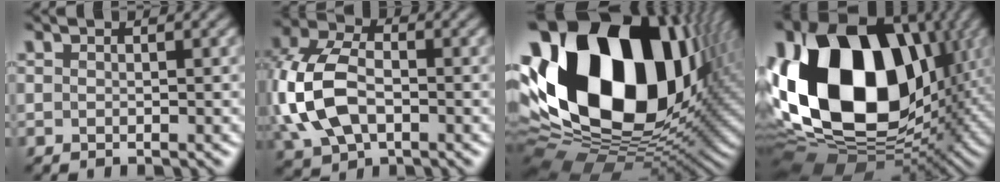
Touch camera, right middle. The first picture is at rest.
{"total": 8.5, "force": [-0.4, 6.1, 6.0], "torque": [-0.162, 0.003, -0.010]}
{"total": 21.8, "force": [4.4, 14.2, 15.9], "torque": [-0.343, 0.000, 0.088]}
{"total": 19.8, "force": [2.2, 14.2, 13.6], "torque": [-0.306, -0.010, 0.048]}